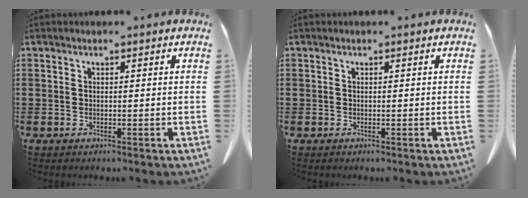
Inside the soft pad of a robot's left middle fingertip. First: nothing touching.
{"total": 0.0}